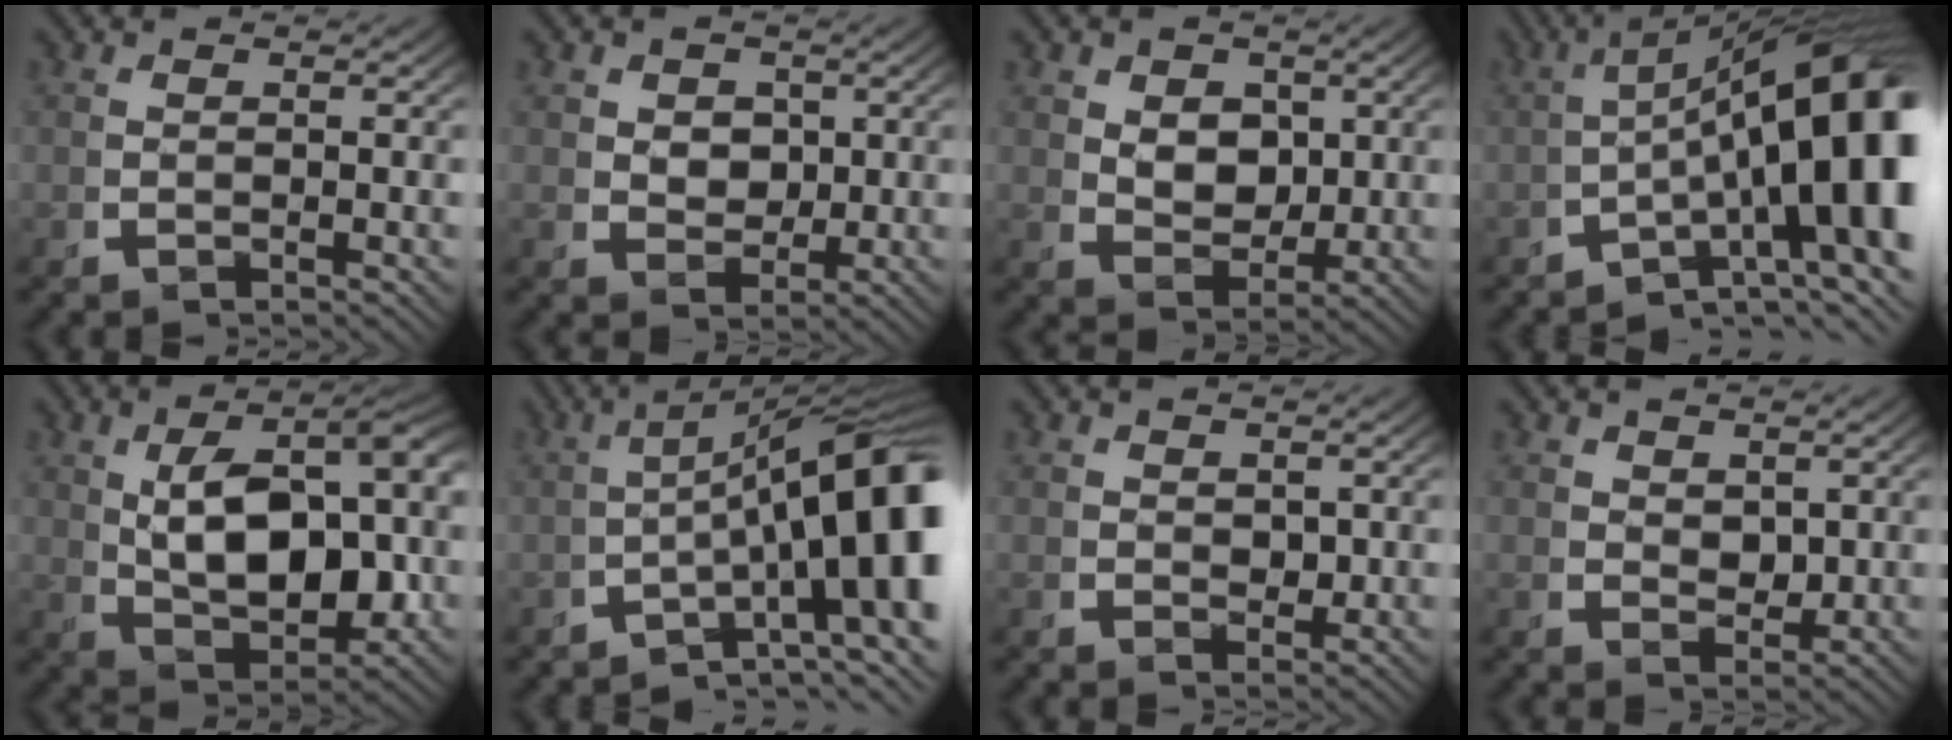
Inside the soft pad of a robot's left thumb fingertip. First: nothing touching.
{"total": 3.4, "force": [0.7, 2.8, 1.8], "torque": [-0.030, -0.024, 0.025]}
{"total": 4.4, "force": [1.0, 3.2, 2.8], "torque": [-0.052, -0.031, 0.034]}
{"total": 19.1, "force": [-1.3, 10.4, 16.0], "torque": [-0.206, -0.038, -0.012]}
{"total": 11.3, "force": [0.0, 6.4, 9.3], "torque": [-0.152, -0.018, 0.015]}
{"total": 15.8, "force": [-1.6, 8.1, 13.4], "torque": [-0.173, -0.038, -0.014]}
{"total": 1.2, "force": [0.5, 0.9, 0.6], "torque": [-0.001, -0.009, 0.017]}
{"total": 1.7, "force": [1.0, 0.9, 0.9], "torque": [-0.007, -0.011, 0.027]}